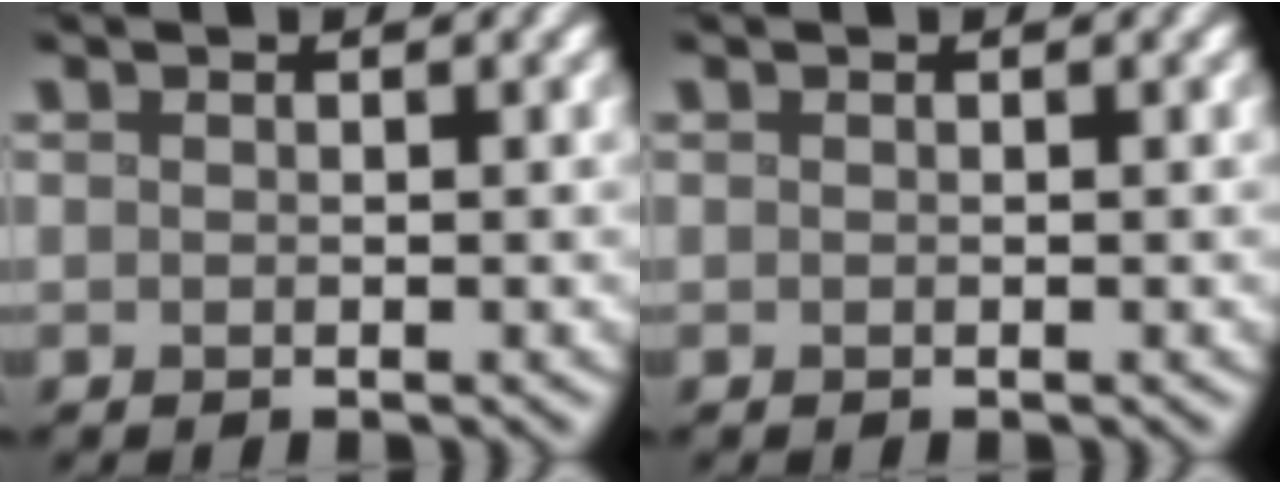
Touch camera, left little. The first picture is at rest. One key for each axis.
{"total": 0.0}